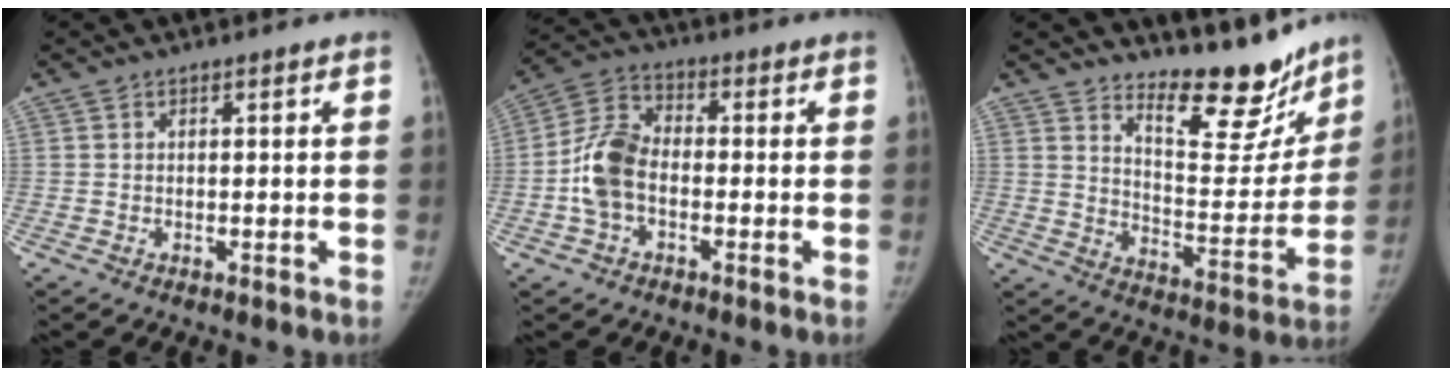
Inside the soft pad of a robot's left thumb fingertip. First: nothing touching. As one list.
[{"total": 9.2, "force": [-1.8, 6.0, 6.8], "torque": [-0.133, 0.028, -0.045]}, {"total": 15.4, "force": [13.2, 5.1, 6.2], "torque": [-0.036, -0.119, 0.197]}]